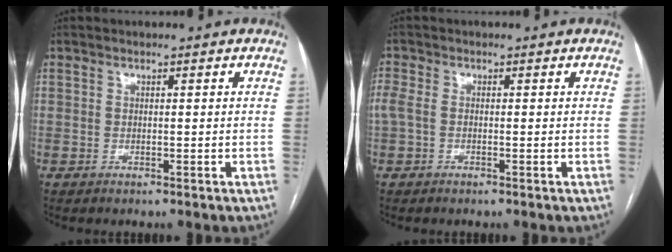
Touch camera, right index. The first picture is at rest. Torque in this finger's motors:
{"motor_torque": [0.53, 0.24, 0.15, 0.06]}